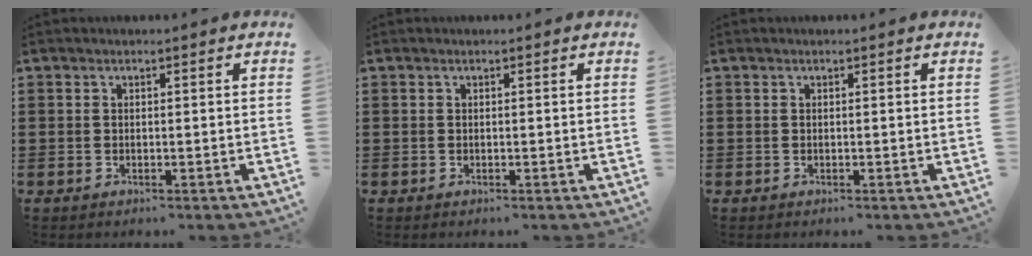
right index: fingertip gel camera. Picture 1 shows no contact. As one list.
[{"total": 0.0}, {"total": 0.0}]